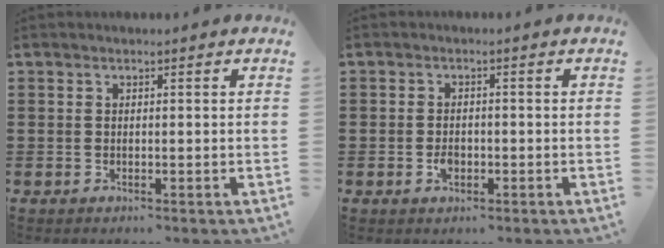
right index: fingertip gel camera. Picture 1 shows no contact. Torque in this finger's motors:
{"motor_torque": [0.51, -0.28, 0.04, 0.01]}